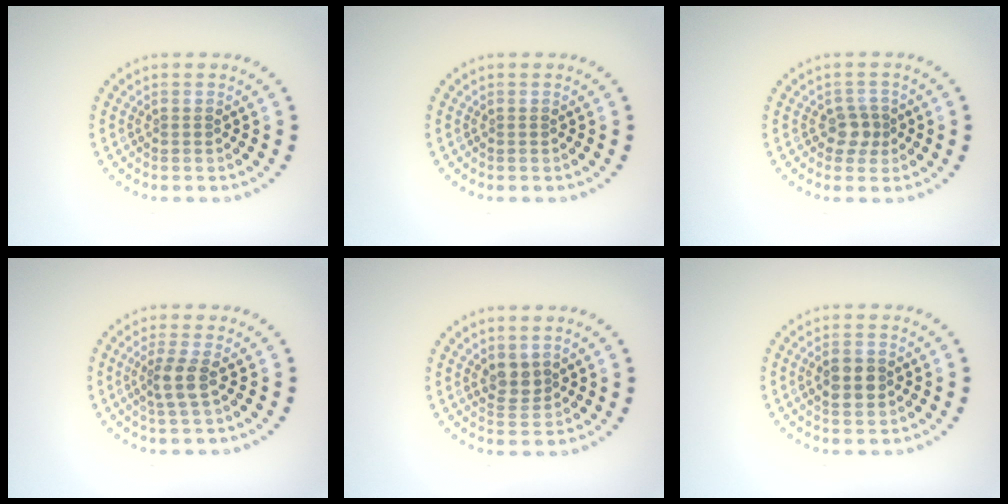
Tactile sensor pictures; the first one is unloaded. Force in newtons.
{"total": 0.0}
{"total": 1.9, "press": 1.6, "slide": 1.0}
{"total": 2.4, "press": 1.9, "slide": 1.5}
{"total": 1.9, "press": 1.8, "slide": 0.8}
{"total": 2.8, "press": 2.8, "slide": 0.1}